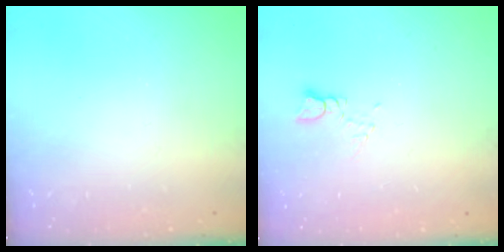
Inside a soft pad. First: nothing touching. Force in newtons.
{"total": 1.7, "press": 1.6, "slide": 0.3}